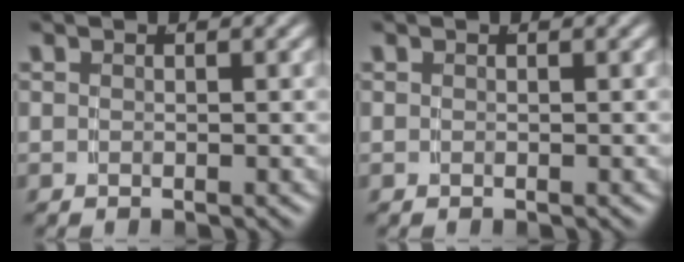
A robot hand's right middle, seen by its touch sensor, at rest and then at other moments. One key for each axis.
{"total": 0.0}